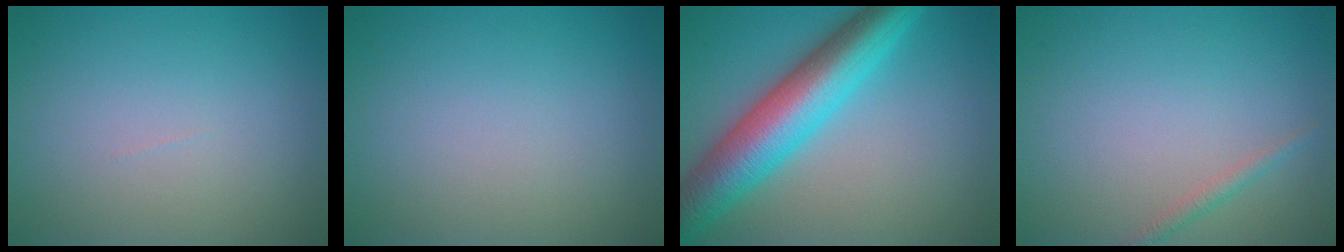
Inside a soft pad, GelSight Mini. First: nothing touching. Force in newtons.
{"total": 0.0}
{"total": 9.3, "press": 9.3, "slide": 0.1}
{"total": 1.0, "press": 1.0, "slide": 0.0}